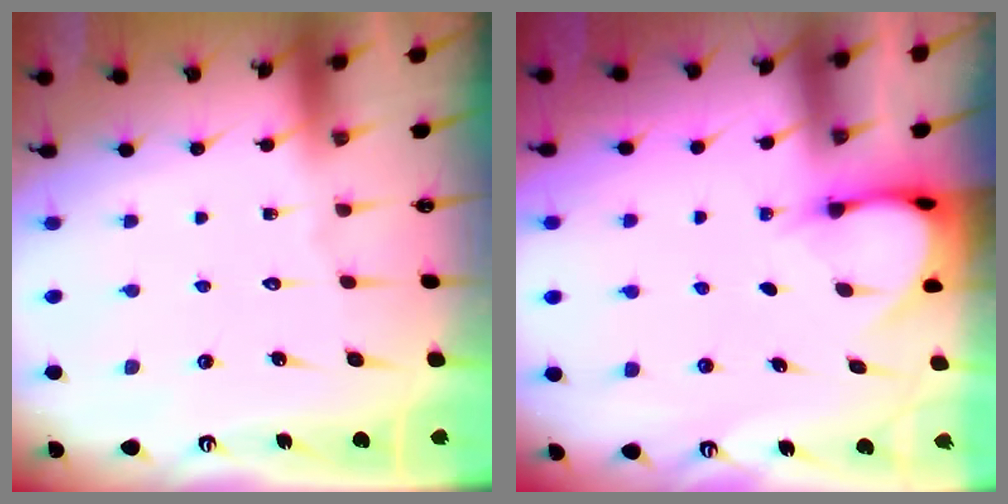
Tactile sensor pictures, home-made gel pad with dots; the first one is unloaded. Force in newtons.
{"total": 3.7, "press": 3.7, "slide": 0.3}